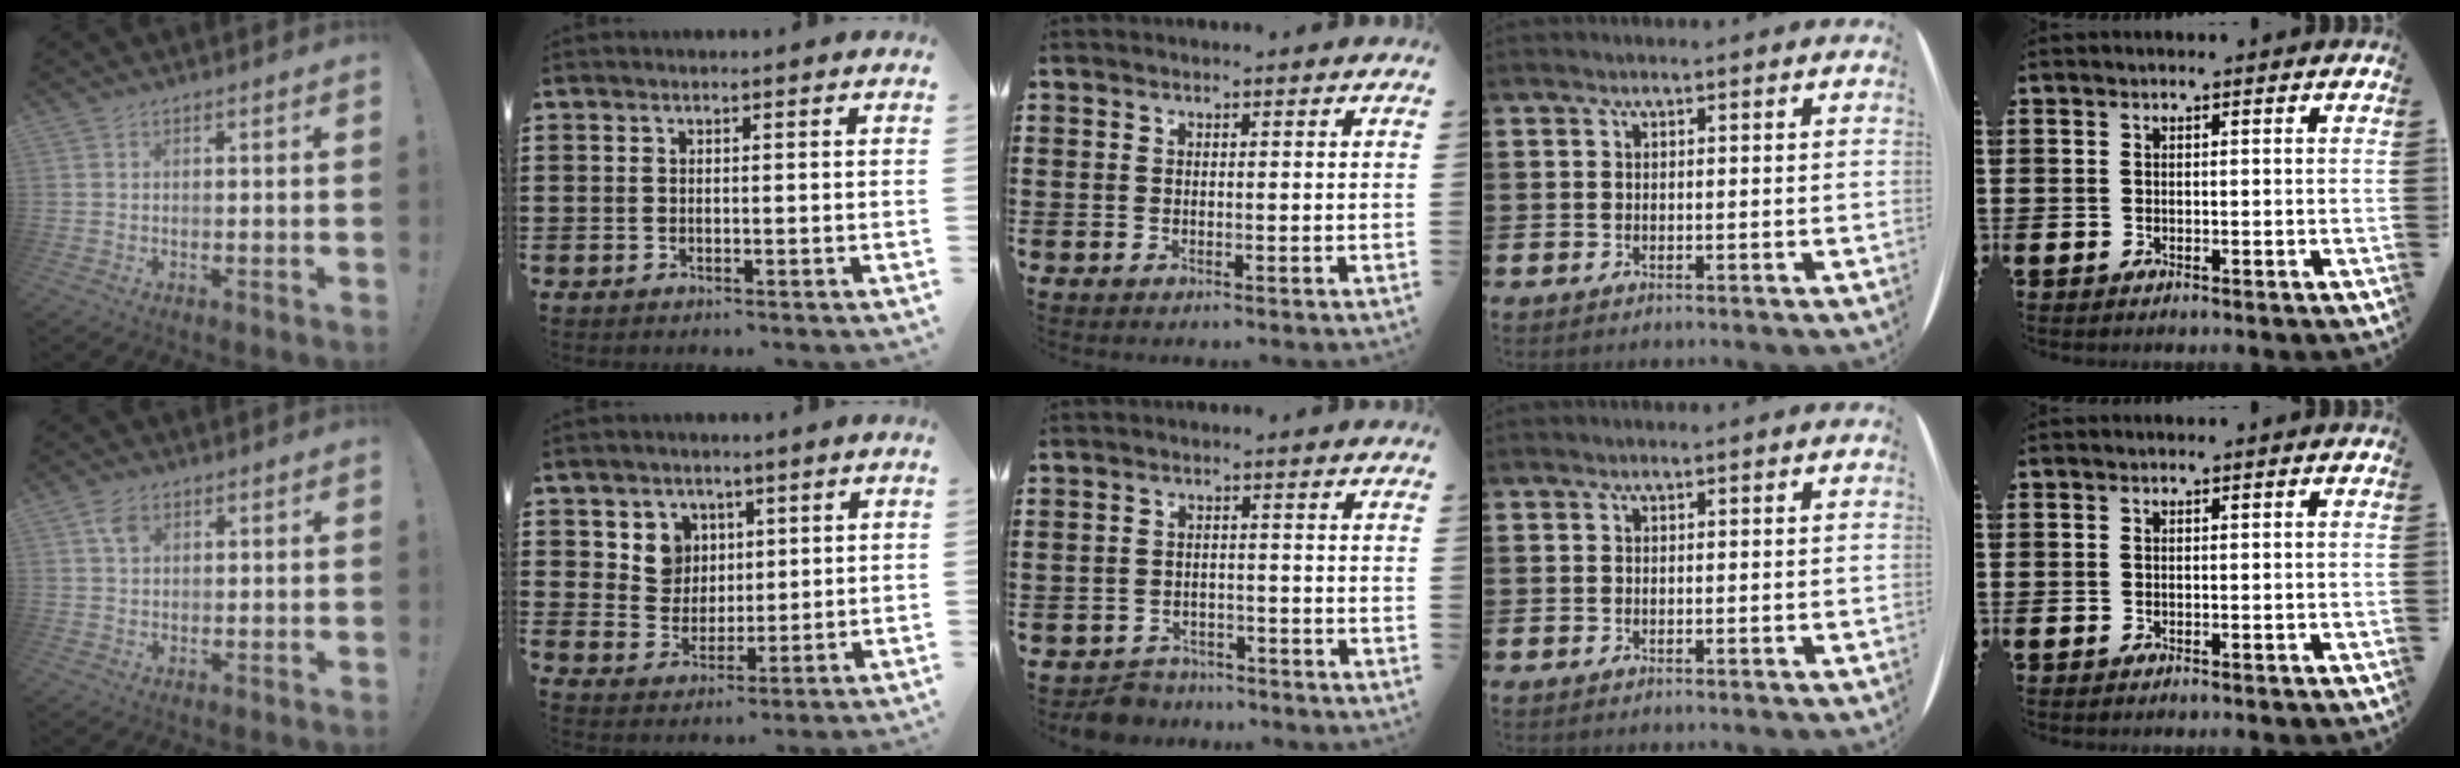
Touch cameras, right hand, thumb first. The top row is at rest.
{"thumb": {"total": 3.6, "force": [1.4, 2.4, 2.2], "torque": [-0.036, 0.002, 0.027]}, "index": {"total": 6.0, "force": [2.8, 5.2, 1.0], "torque": [-0.043, 0.008, 0.052]}, "middle": {"total": 3.3, "force": [-3.2, 0.7, -0.1], "torque": [-0.007, 0.000, -0.069]}}